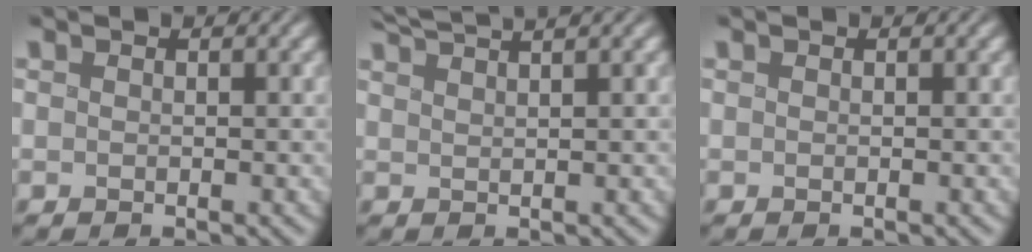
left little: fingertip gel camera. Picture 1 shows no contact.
{"total": 3.1, "force": [2.8, -0.4, 1.2], "torque": [-0.029, 0.019, 0.055]}
{"total": 0.0}